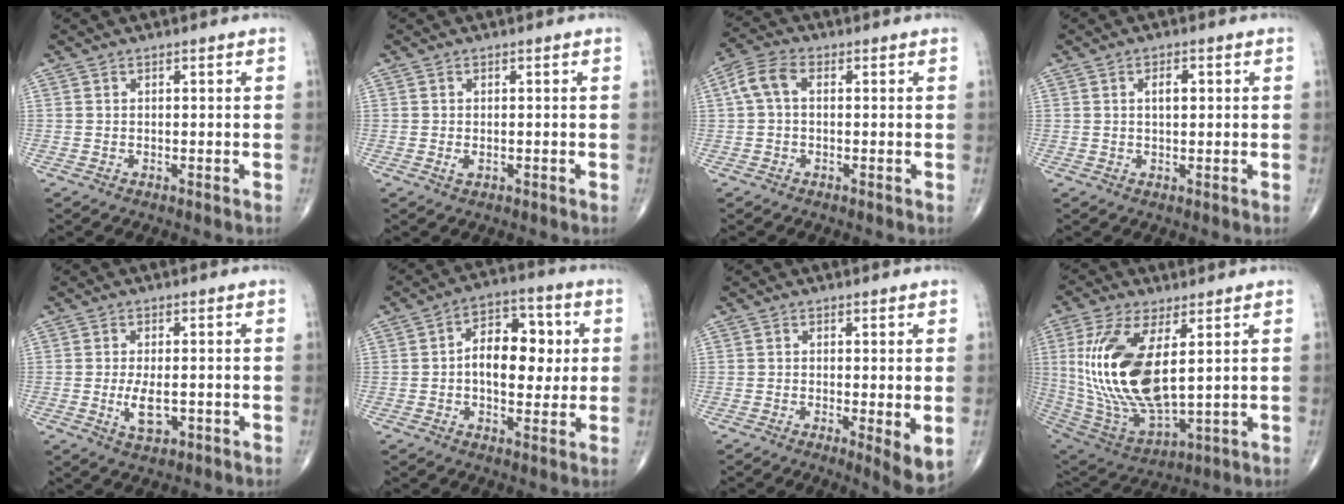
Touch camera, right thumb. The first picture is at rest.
{"total": 1.2, "force": [-0.3, 0.7, 1.0], "torque": [-0.018, -0.002, -0.005]}
{"total": 5.1, "force": [0.5, 3.1, 4.1], "torque": [-0.087, 0.018, 0.004]}
{"total": 2.8, "force": [0.6, 1.3, 2.3], "torque": [-0.038, 0.002, 0.009]}
{"total": 4.8, "force": [-1.0, 2.2, 4.2], "torque": [-0.078, -0.007, -0.015]}
{"total": 12.2, "force": [0.8, 7.4, 9.6], "torque": [-0.113, 0.017, 0.008]}
{"total": 5.2, "force": [-0.7, 1.3, 5.0], "torque": [-0.079, -0.017, -0.013]}
{"total": 21.1, "force": [3.7, 9.1, 18.7], "torque": [-0.390, -0.029, 0.084]}